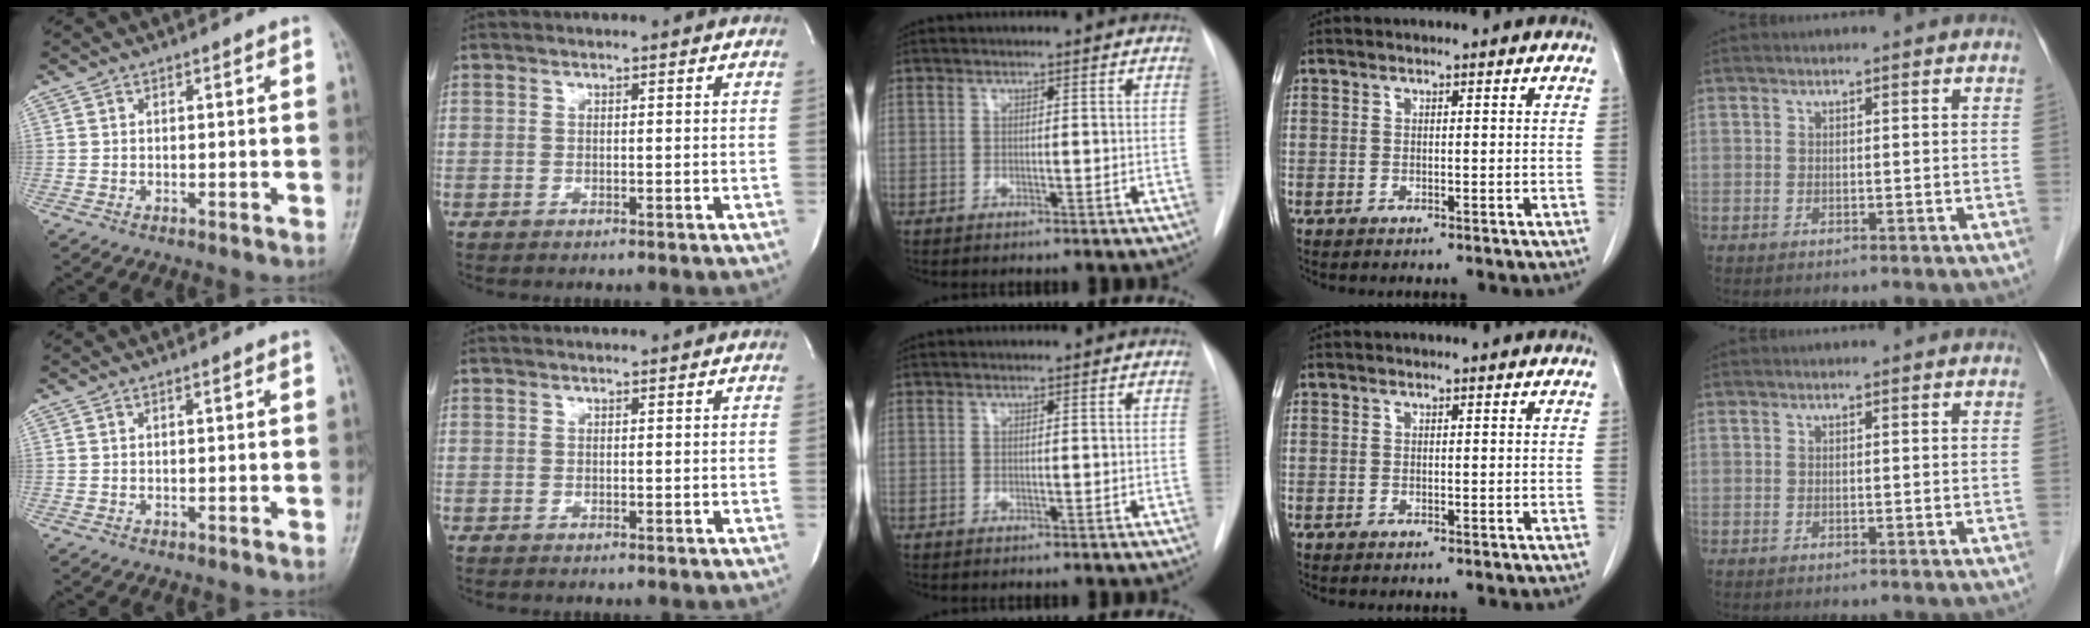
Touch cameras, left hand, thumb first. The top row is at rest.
{}